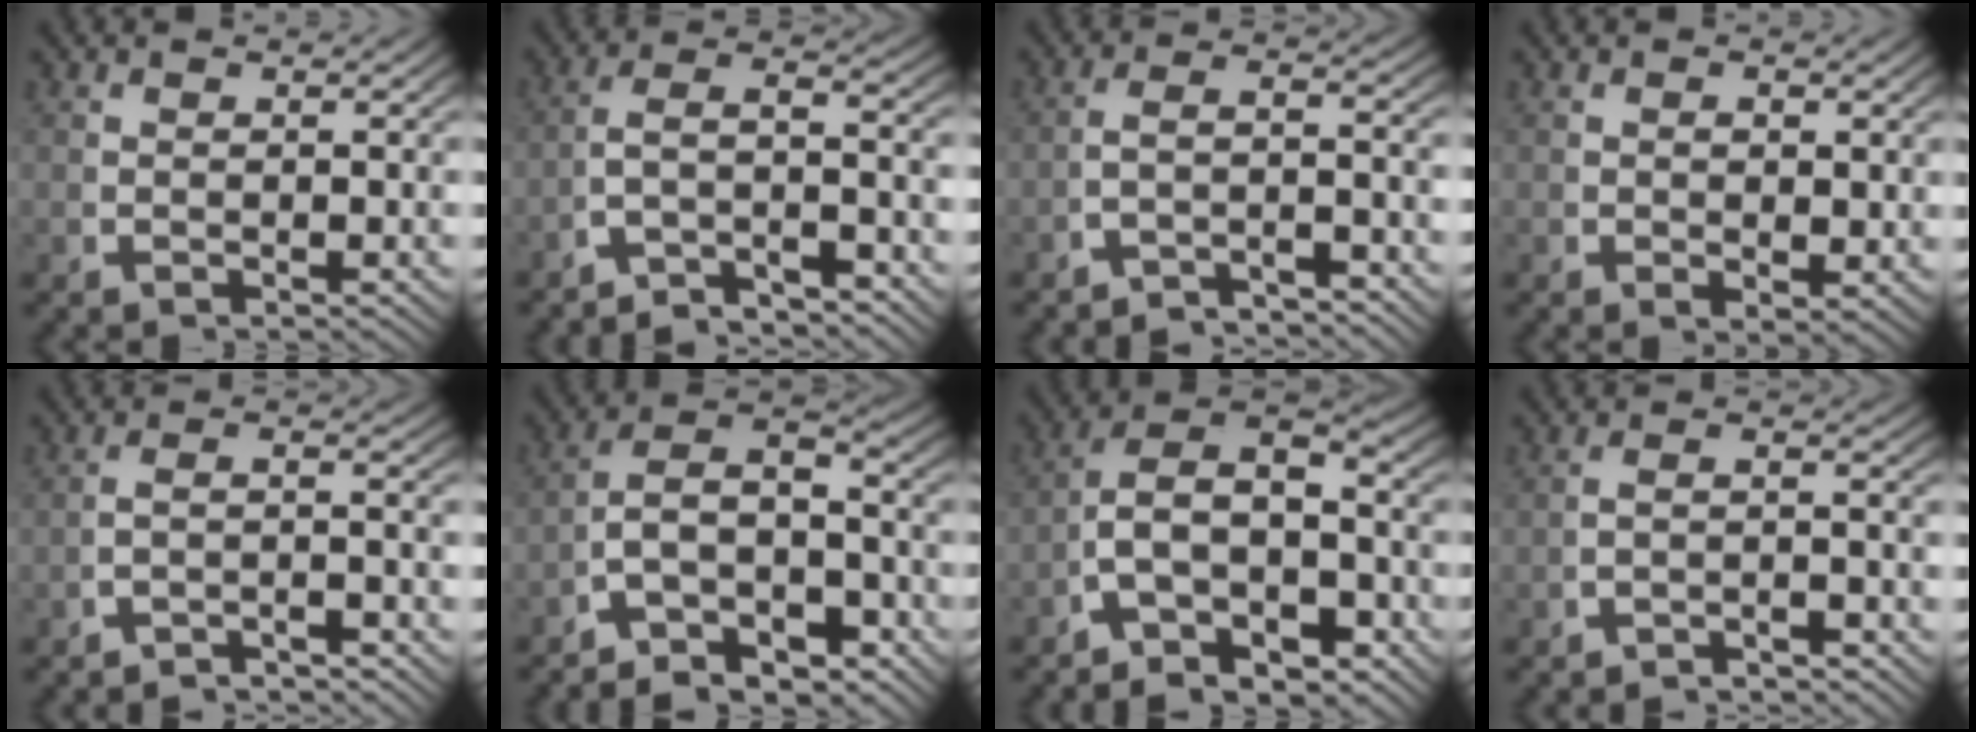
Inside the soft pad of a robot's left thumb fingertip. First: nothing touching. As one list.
[{"total": 6.5, "force": [-2.6, 3.6, 4.8], "torque": [-0.090, -0.020, -0.041]}, {"total": 4.0, "force": [-2.8, 1.3, 2.6], "torque": [-0.045, -0.013, -0.041]}, {"total": 1.6, "force": [0.4, 0.9, 1.3], "torque": [-0.023, -0.009, 0.012]}, {"total": 3.3, "force": [-2.8, 0.6, 1.7], "torque": [-0.032, -0.011, -0.042]}, {"total": 10.3, "force": [-3.6, 6.9, 6.7], "torque": [-0.124, -0.040, -0.058]}, {"total": 10.9, "force": [-2.6, 7.6, 7.3], "torque": [-0.142, -0.040, -0.041]}, {"total": 3.0, "force": [-2.7, 0.4, 1.2], "torque": [-0.023, -0.009, -0.042]}]